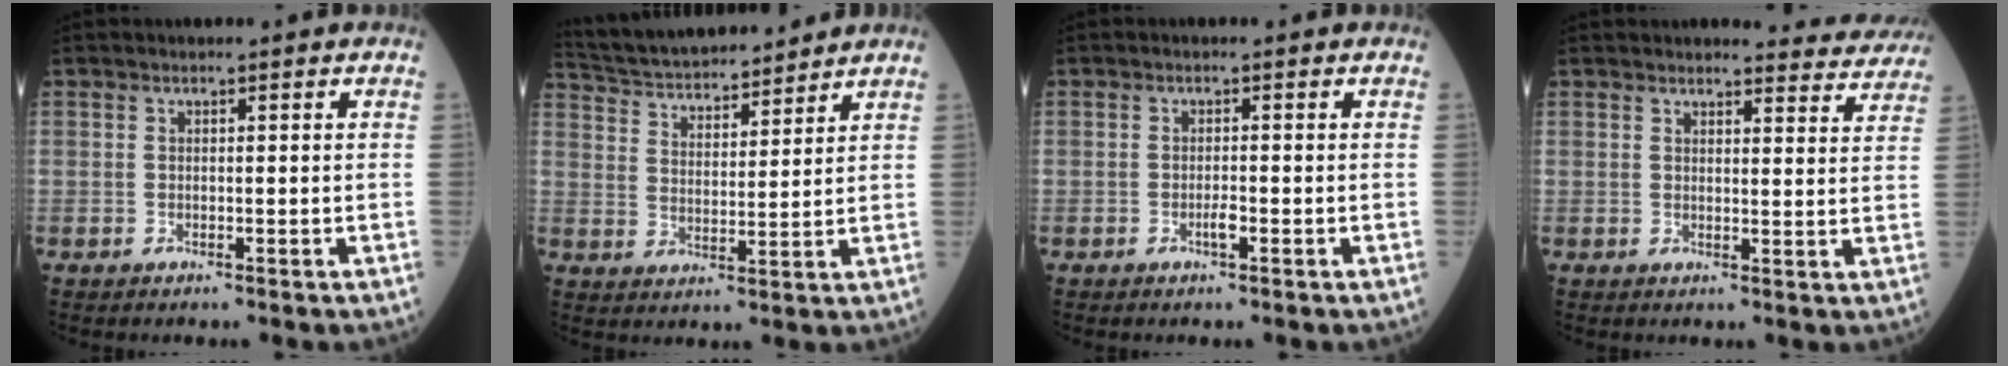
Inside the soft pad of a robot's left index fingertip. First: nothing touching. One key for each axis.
{"total": 15.5, "fx": 14.4, "fy": 2.4, "fz": 5.2, "tx": -0.096, "ty": 0.028, "tz": 0.241}
{"total": 1.1, "fx": -0.5, "fy": 0.1, "fz": 1.0, "tx": -0.020, "ty": 0.000, "tz": -0.008}
{"total": 8.2, "fx": 8.1, "fy": 1.0, "fz": 0.5, "tx": 0.015, "ty": -0.024, "tz": 0.069}